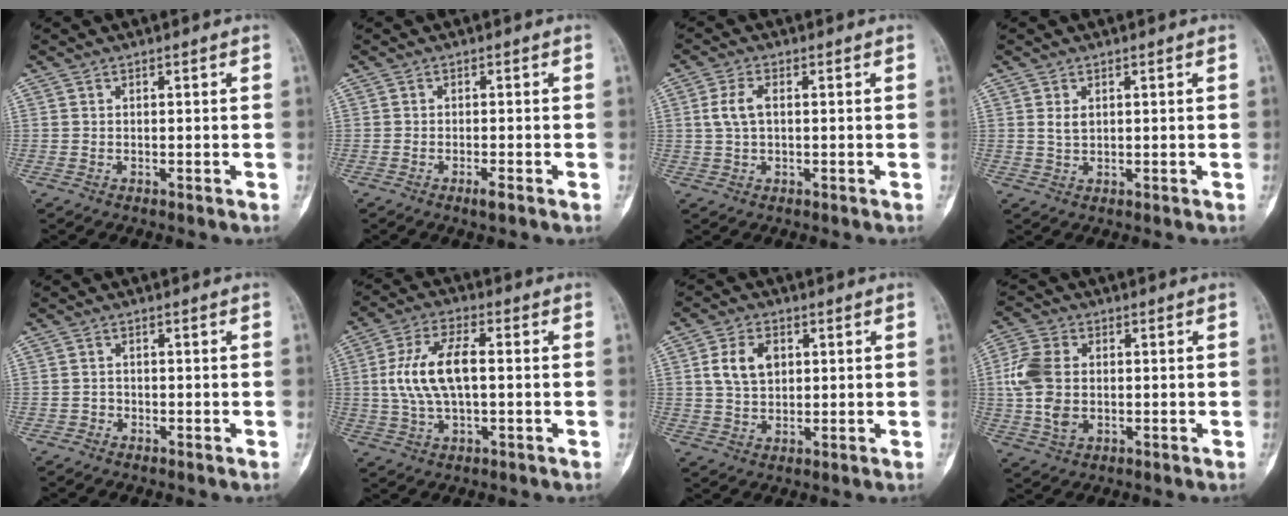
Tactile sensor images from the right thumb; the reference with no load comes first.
{"total": 1.6, "force": [-0.9, 0.1, 1.3], "torque": [-0.025, -0.001, -0.019]}
{"total": 4.2, "force": [0.5, 2.2, 3.5], "torque": [-0.081, 0.008, 0.010]}
{"total": 1.9, "force": [0.6, 1.1, 1.3], "torque": [-0.022, -0.002, 0.015]}
{"total": 1.0, "force": [-0.6, 0.8, 0.0], "torque": [0.006, 0.005, -0.018]}
{"total": 11.4, "force": [0.6, 5.1, 10.2], "torque": [-0.207, 0.016, 0.009]}
{"total": 7.2, "force": [1.8, 4.9, 4.9], "torque": [-0.079, -0.001, 0.034]}
{"total": 9.5, "force": [0.2, 6.5, 6.9], "torque": [-0.150, 0.005, 0.003]}